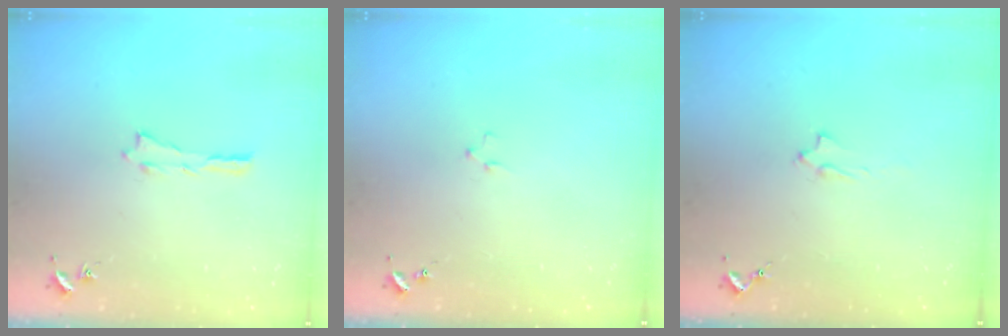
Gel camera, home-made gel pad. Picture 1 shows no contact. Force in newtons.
{"total": 0.7, "press": 0.7, "slide": 0.2}
{"total": 2.0, "press": 2.0, "slide": 0.4}